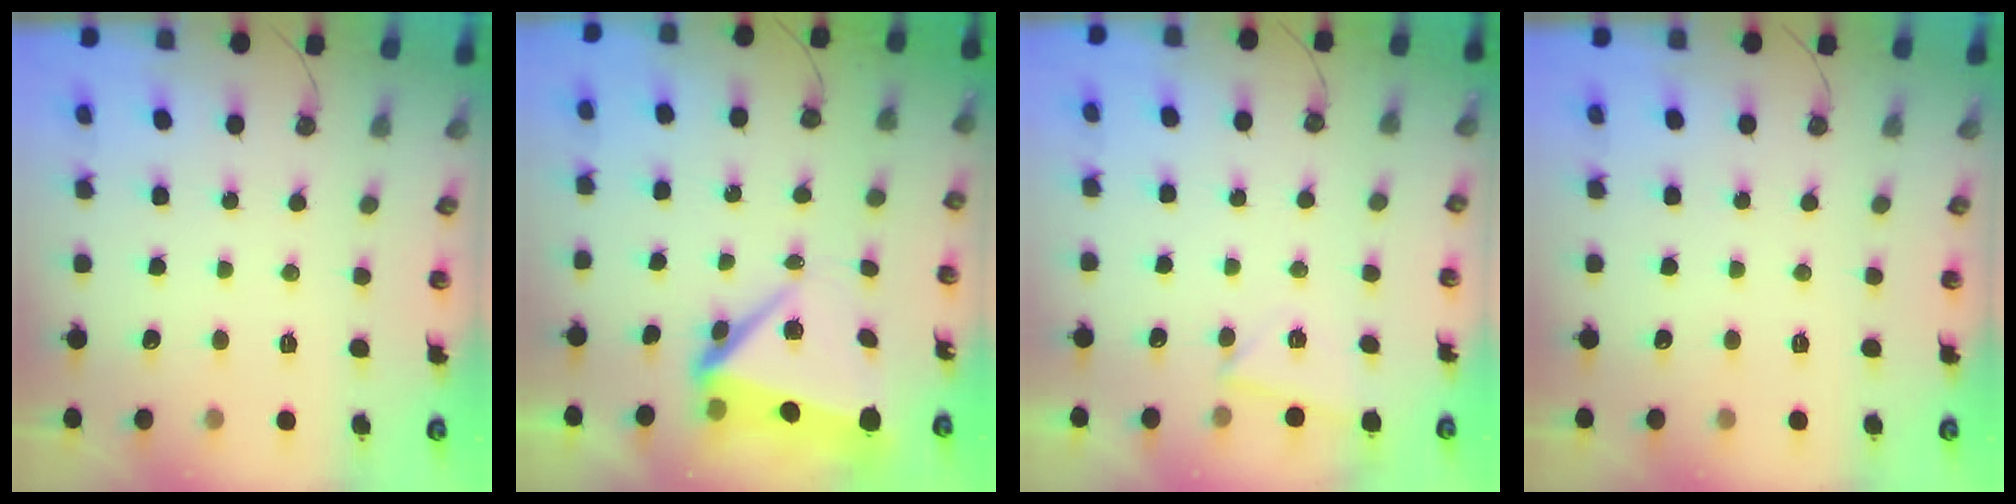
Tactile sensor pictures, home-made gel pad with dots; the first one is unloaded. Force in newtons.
{"total": 7.2, "press": 6.9, "slide": 1.8}
{"total": 3.6, "press": 2.7, "slide": 2.4}
{"total": 0.0}